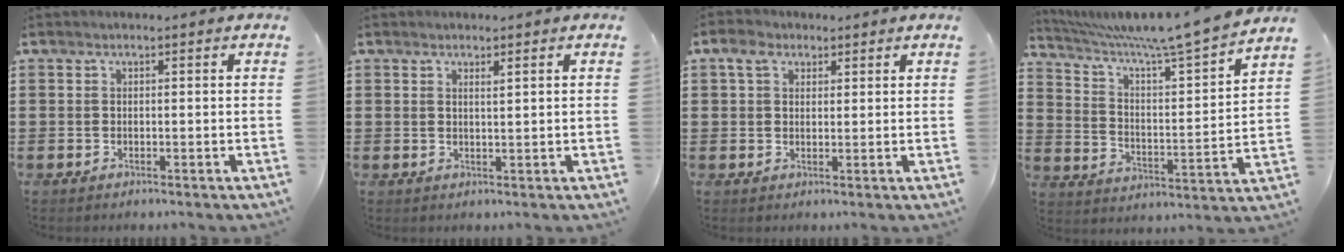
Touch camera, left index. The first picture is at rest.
{"total": 1.3, "force": [1.0, -0.1, 0.9], "torque": [-0.018, -0.002, 0.019]}
{"total": 3.5, "force": [2.0, 2.4, 1.6], "torque": [-0.042, 0.014, 0.034]}
{"total": 7.1, "force": [6.4, -0.6, 3.2], "torque": [-0.090, -0.051, 0.099]}